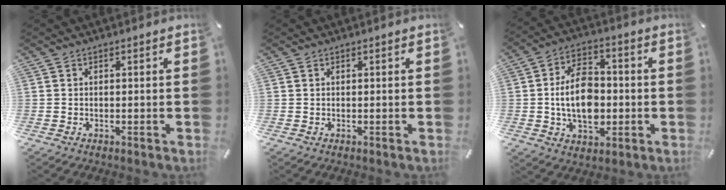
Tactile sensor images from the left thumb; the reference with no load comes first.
{"total": 0.0}
{"total": 13.6, "force": [-1.1, 9.0, 10.1], "torque": [-0.198, 0.001, -0.022]}